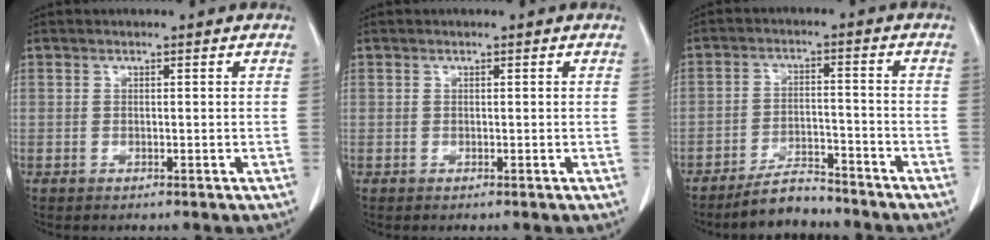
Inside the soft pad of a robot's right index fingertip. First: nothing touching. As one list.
[{"total": 0.0}, {"total": 6.0, "force": [-5.6, 1.3, 1.8], "torque": [-0.031, -0.007, -0.097]}]